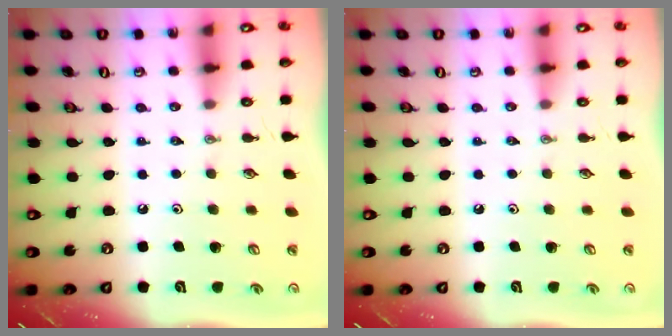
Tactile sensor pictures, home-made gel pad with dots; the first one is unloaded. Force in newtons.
{"total": 0.0}